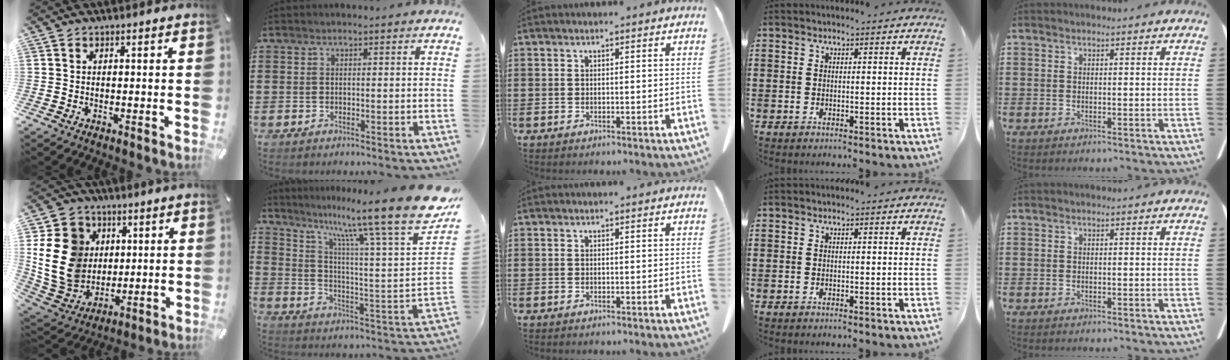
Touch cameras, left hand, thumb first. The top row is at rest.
{"thumb": {"total": 17.1, "force": [2.5, 15.0, 7.8], "torque": [-0.173, -0.006, 0.051]}, "index": {"total": 17.0, "force": [12.6, 0.9, 11.4], "torque": [-0.213, -0.085, 0.195]}}